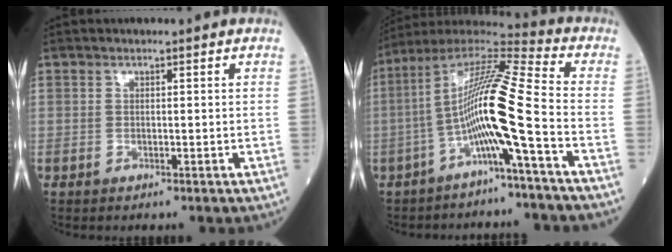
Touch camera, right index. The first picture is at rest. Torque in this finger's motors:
{"motor_torque": [1.50, -0.64, 1.05, 0.21]}